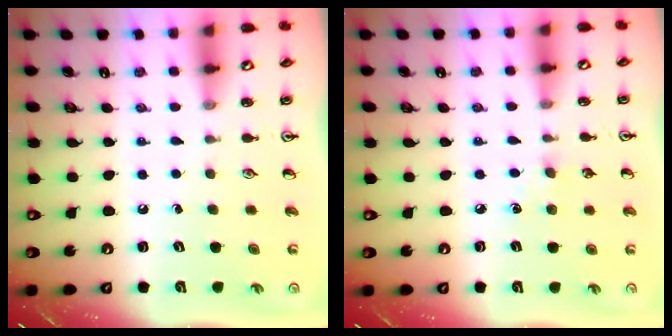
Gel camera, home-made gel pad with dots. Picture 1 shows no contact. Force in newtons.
{"total": 4.3, "press": 4.3, "slide": 0.6}